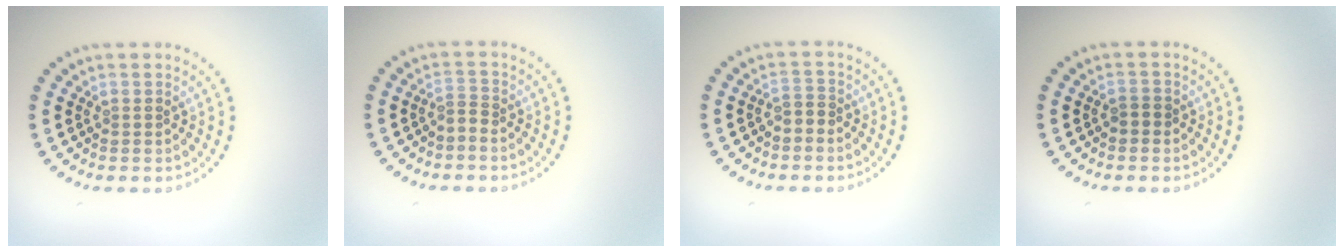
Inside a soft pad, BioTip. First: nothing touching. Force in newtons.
{"total": 1.0, "press": 0.4, "slide": 0.9}
{"total": 1.3, "press": 1.0, "slide": 0.9}
{"total": 0.9, "press": 0.9, "slide": 0.2}